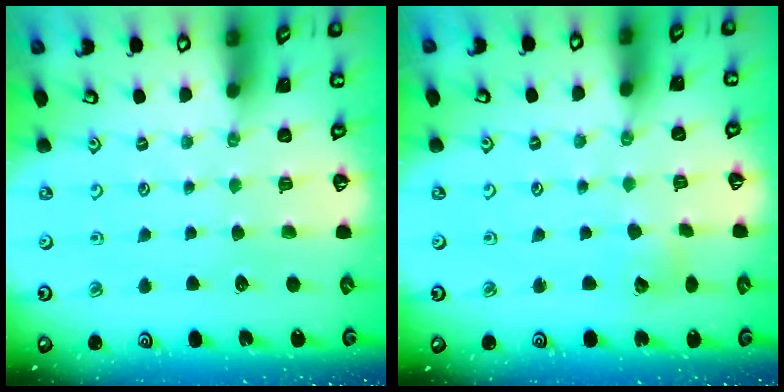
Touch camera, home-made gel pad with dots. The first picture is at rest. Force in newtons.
{"total": 3.2, "press": 3.2, "slide": 0.3}